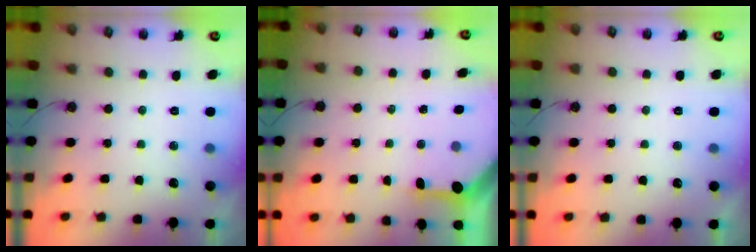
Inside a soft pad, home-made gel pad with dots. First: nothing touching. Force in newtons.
{"total": 3.1, "press": 3.1, "slide": 0.2}
{"total": 0.0}